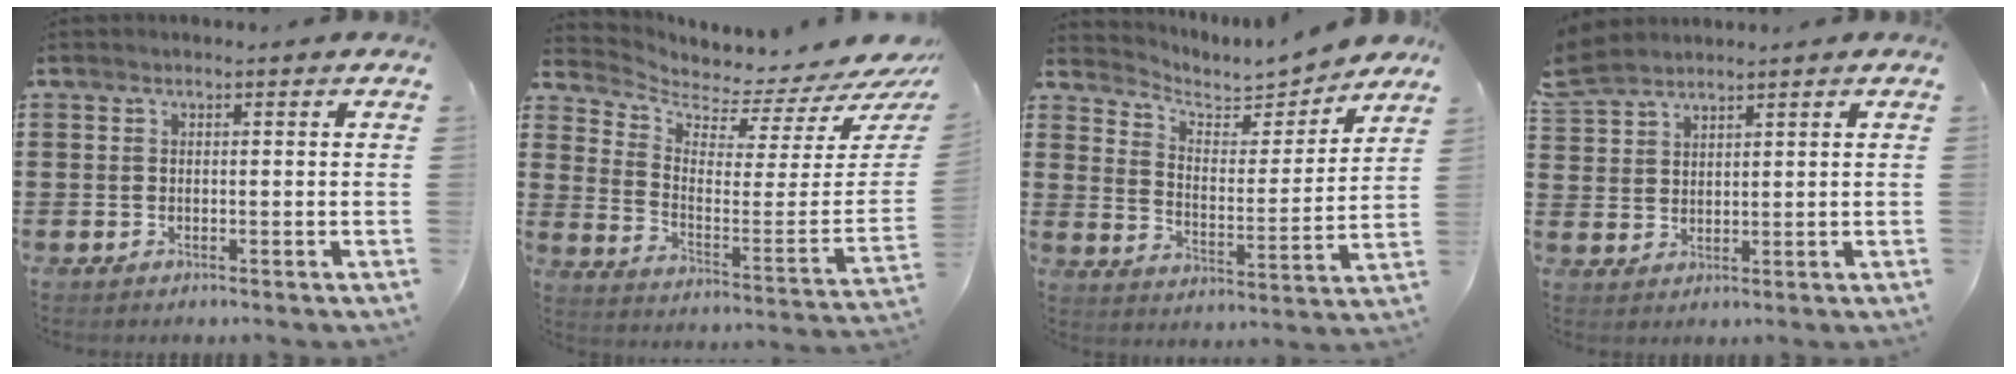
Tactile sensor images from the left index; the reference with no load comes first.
{"total": 2.4, "force": [2.1, 0.6, 1.0], "torque": [-0.040, -0.044, 0.029]}
{"total": 4.9, "force": [4.6, 1.5, 0.6], "torque": [-0.034, -0.037, 0.074]}
{"total": 4.1, "force": [3.6, 1.3, 1.2], "torque": [-0.039, 0.000, 0.069]}